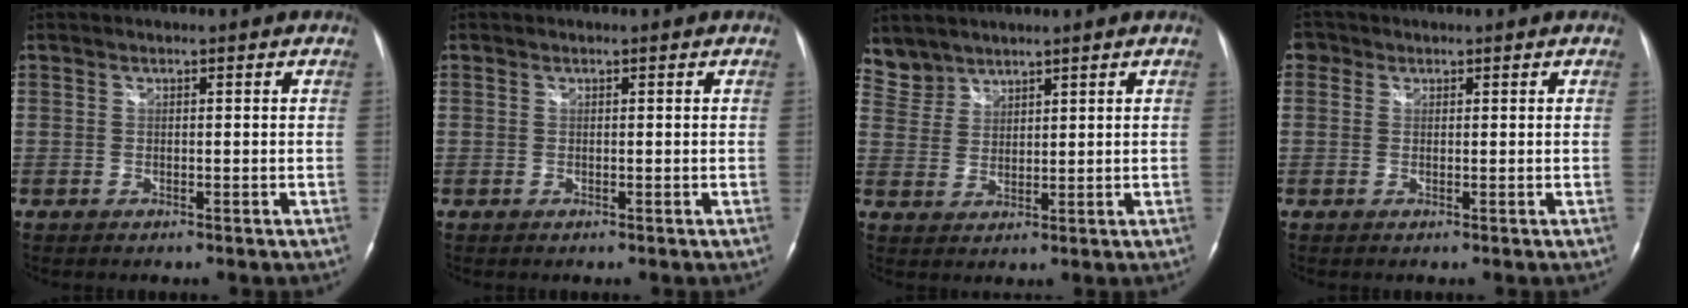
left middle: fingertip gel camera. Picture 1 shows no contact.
{"total": 0.0}
{"total": 4.2, "force": [3.8, 1.6, -0.6], "torque": [0.014, 0.008, 0.085]}
{"total": 1.8, "force": [0.8, 1.5, 0.4], "torque": [-0.002, 0.006, 0.011]}